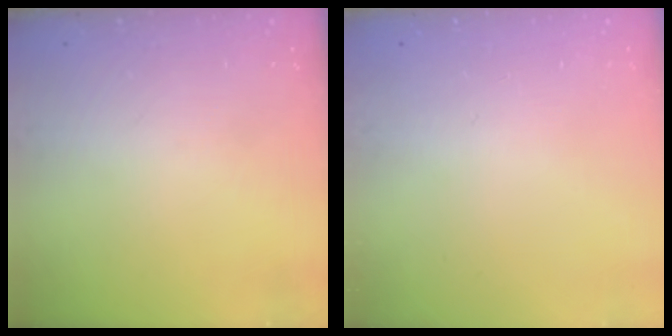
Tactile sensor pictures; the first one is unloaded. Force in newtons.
{"total": 0.0}